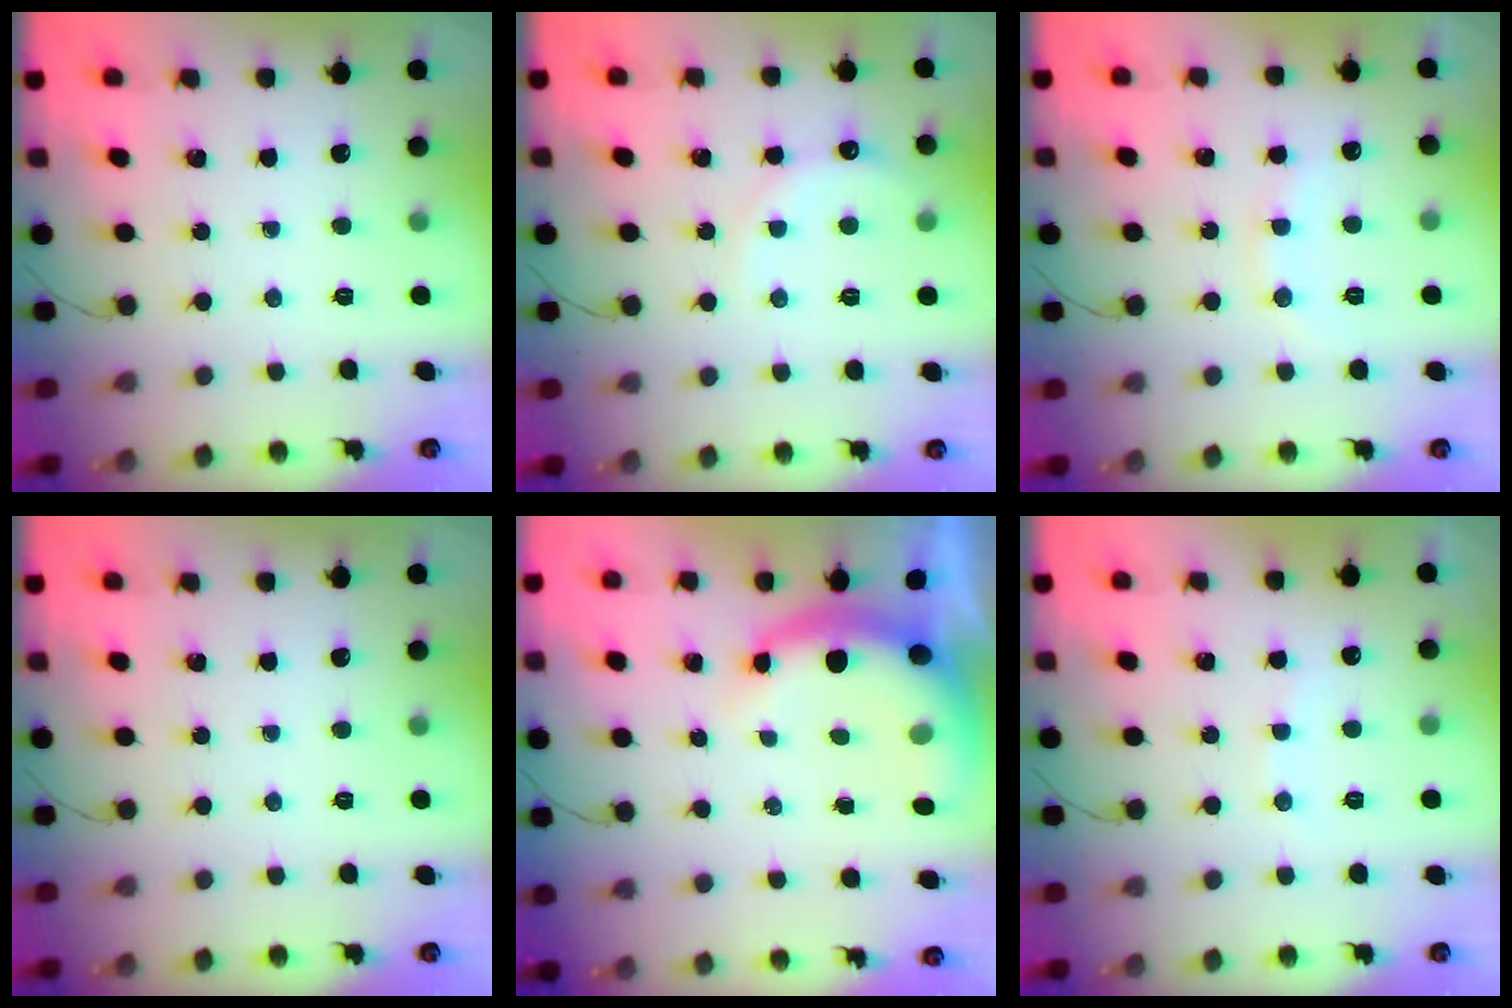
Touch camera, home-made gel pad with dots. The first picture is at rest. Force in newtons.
{"total": 5.4, "press": 5.3, "slide": 1.0}
{"total": 9.2, "press": 9.1, "slide": 1.5}
{"total": 0.0}
{"total": 8.9, "press": 8.7, "slide": 1.8}
{"total": 5.9, "press": 5.8, "slide": 1.0}